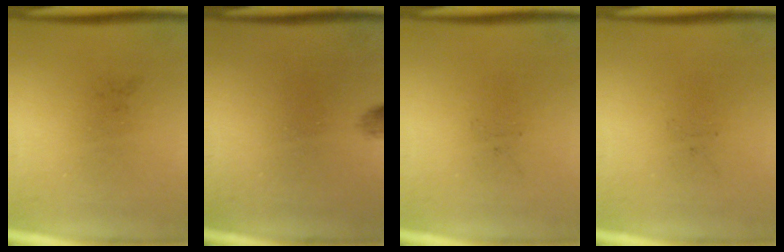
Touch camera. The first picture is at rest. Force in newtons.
{"total": 1.0}
{"total": 0.0}
{"total": 0.0}